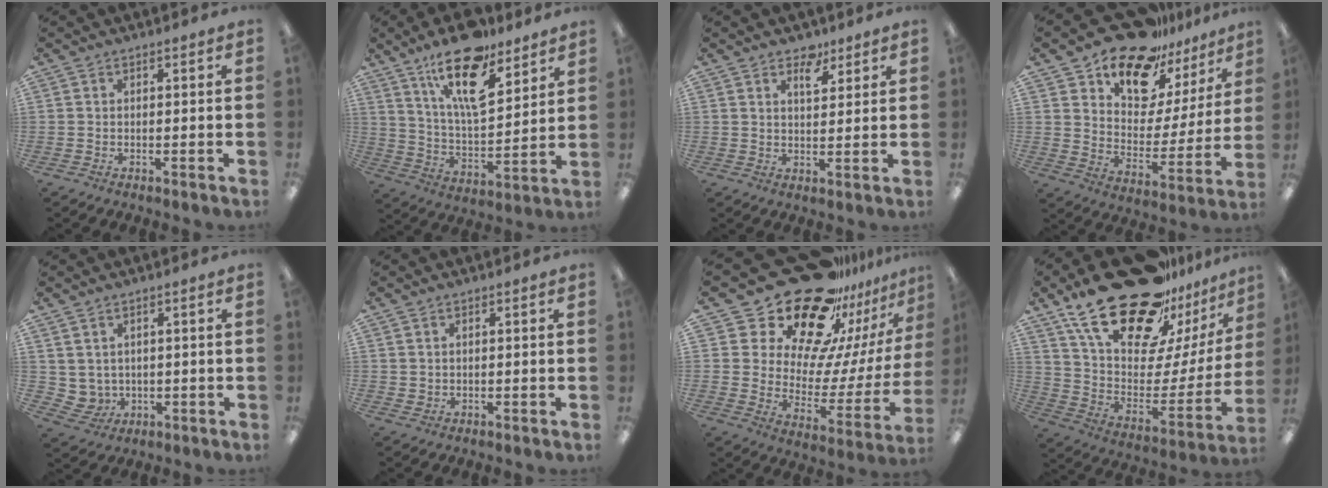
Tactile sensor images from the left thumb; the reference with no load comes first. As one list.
[{"total": 19.0, "force": [12.4, 7.6, 12.3], "torque": [-0.198, -0.063, 0.207]}, {"total": 5.2, "force": [3.6, 2.7, 2.6], "torque": [-0.021, -0.021, 0.059]}, {"total": 17.5, "force": [14.8, 7.7, 5.2], "torque": [-0.099, -0.122, 0.265]}, {"total": 3.7, "force": [2.1, 3.1, 0.7], "torque": [-0.032, -0.012, 0.040]}, {"total": 1.2, "force": [0.7, 1.0, 0.1], "torque": [-0.003, 0.002, 0.011]}, {"total": 25.8, "force": [19.6, 13.0, 10.6], "torque": [-0.171, -0.146, 0.361]}, {"total": 28.6, "force": [20.0, 13.0, 15.7], "torque": [-0.266, -0.123, 0.367]}]